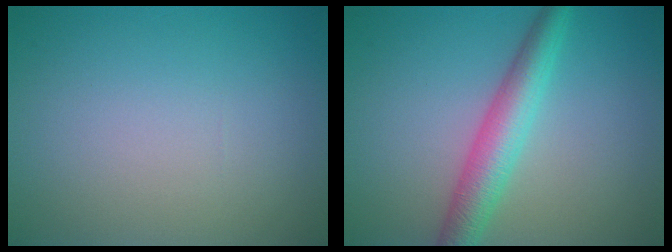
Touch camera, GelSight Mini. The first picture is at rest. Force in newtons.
{"total": 4.4, "press": 4.4, "slide": 0.1}